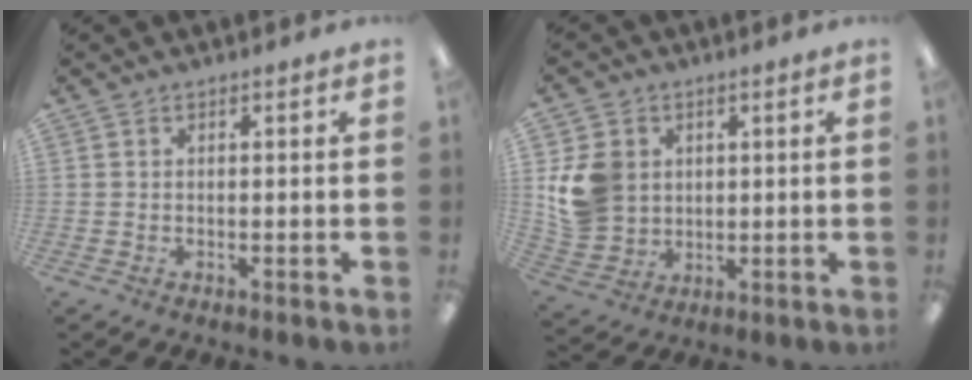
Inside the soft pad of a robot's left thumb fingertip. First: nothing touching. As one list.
[{"total": 10.4, "force": [2.2, 9.2, 4.2], "torque": [-0.093, 0.009, 0.051]}]